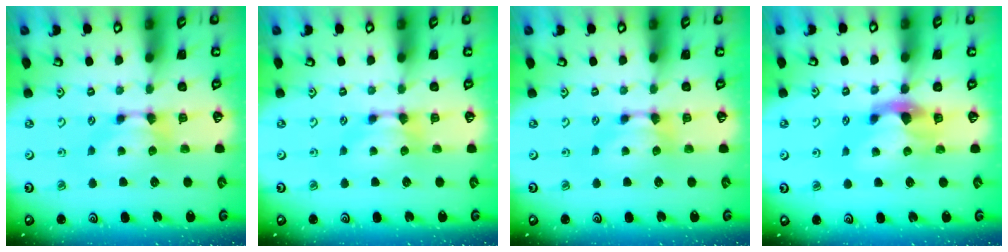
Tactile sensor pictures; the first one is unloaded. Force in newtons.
{"total": 0.0}
{"total": 0.0}
{"total": 2.7, "press": 2.4, "slide": 1.3}